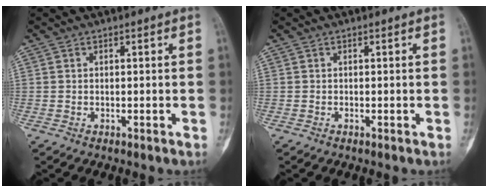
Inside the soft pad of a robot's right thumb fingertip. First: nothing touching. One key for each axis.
{"total": 0.0}